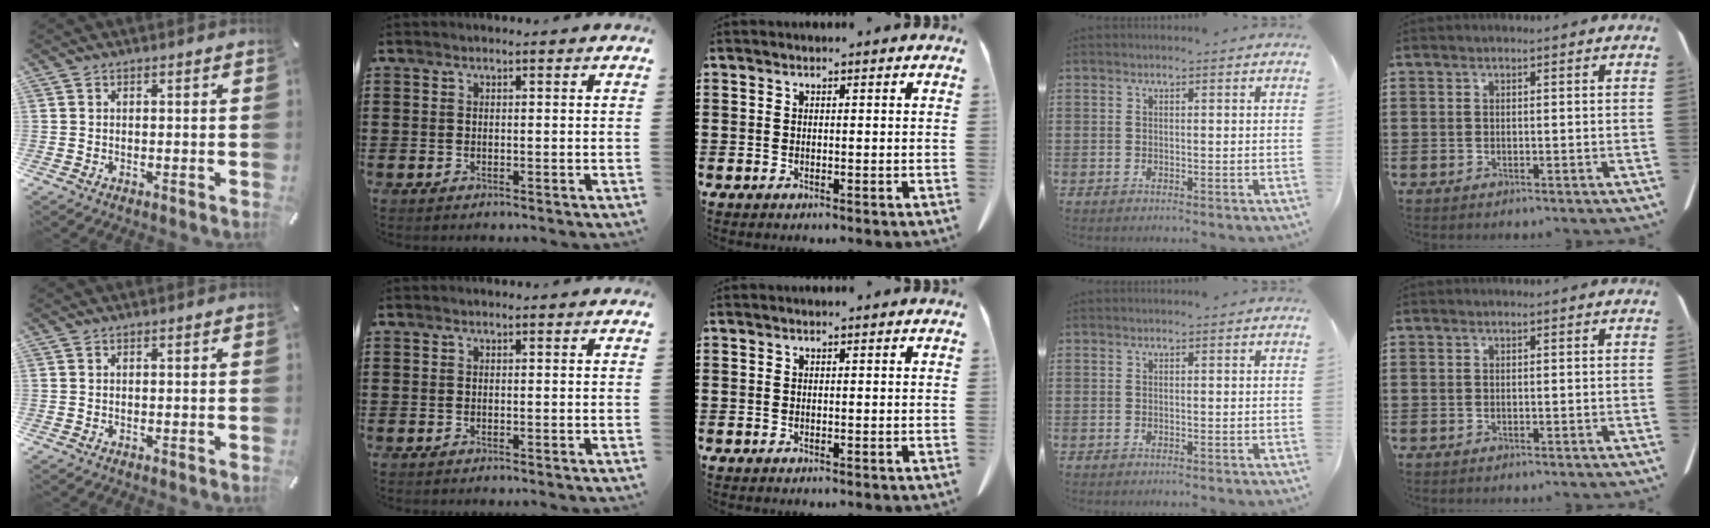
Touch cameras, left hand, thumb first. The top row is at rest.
{}